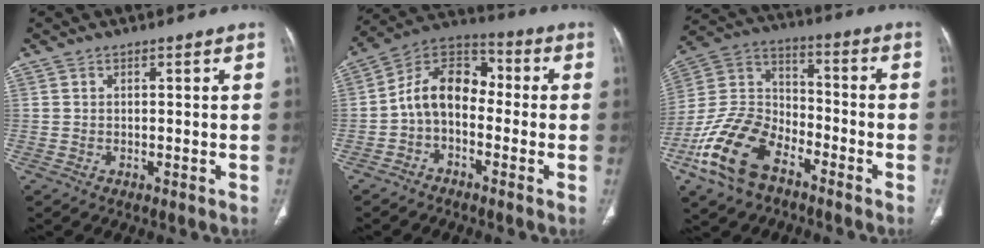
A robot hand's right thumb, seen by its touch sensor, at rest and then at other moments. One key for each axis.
{"total": 11.0, "fx": -1.7, "fy": 7.4, "fz": 7.9, "tx": -0.116, "ty": 0.050, "tz": -0.049}
{"total": 16.9, "fx": -9.6, "fy": 9.7, "fz": 9.9, "tx": -0.194, "ty": 0.057, "tz": -0.189}